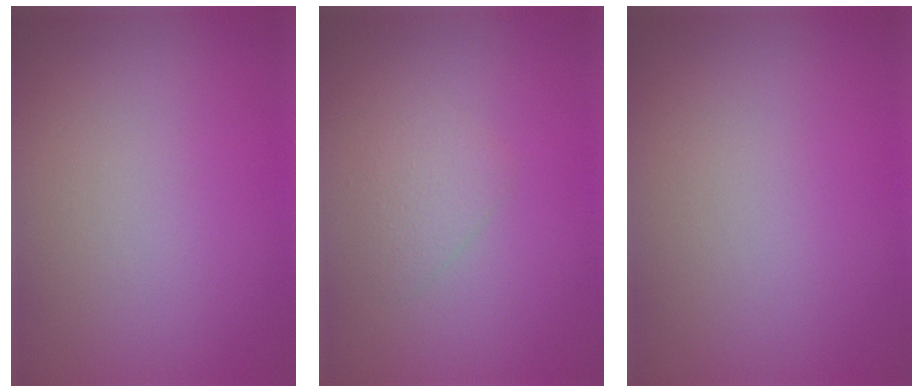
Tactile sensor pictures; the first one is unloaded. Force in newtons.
{"total": 1.4, "press": 1.4, "slide": 0.0}
{"total": 0.0}